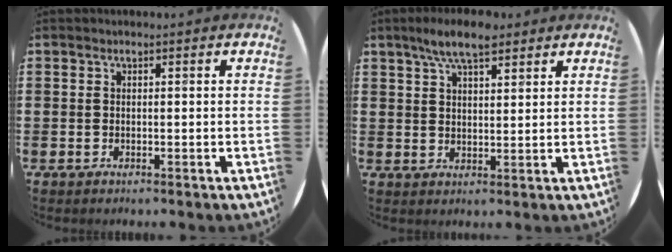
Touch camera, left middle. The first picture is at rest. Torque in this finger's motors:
{"motor_torque": [0.89, -0.80, 0.16, 0.07]}